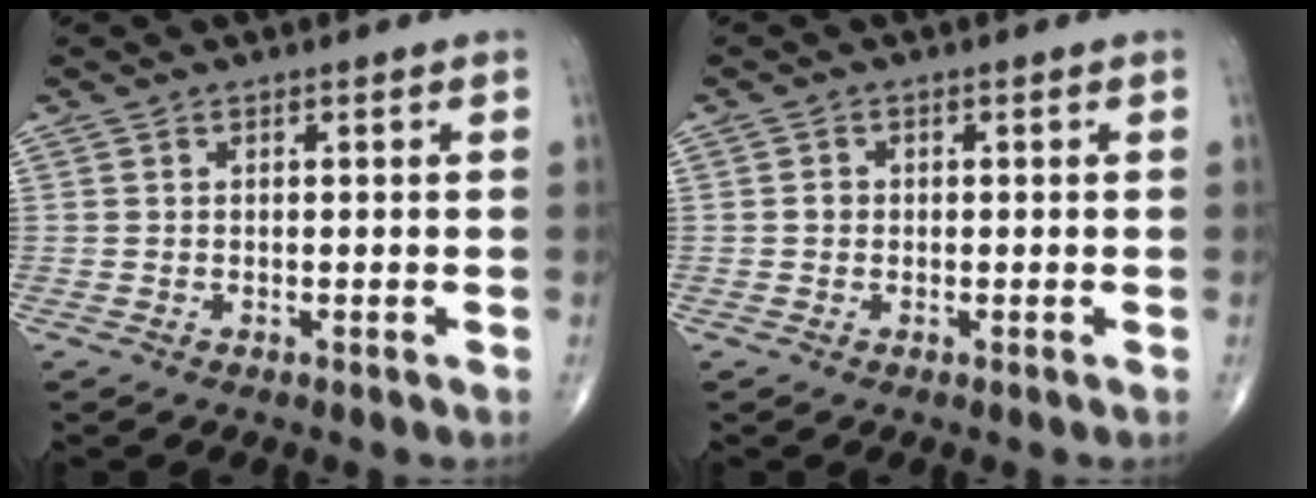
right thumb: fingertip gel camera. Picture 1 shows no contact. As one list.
[{"total": 1.2, "force": [-0.1, 1.1, 0.5], "torque": [-0.003, 0.003, -0.003]}]